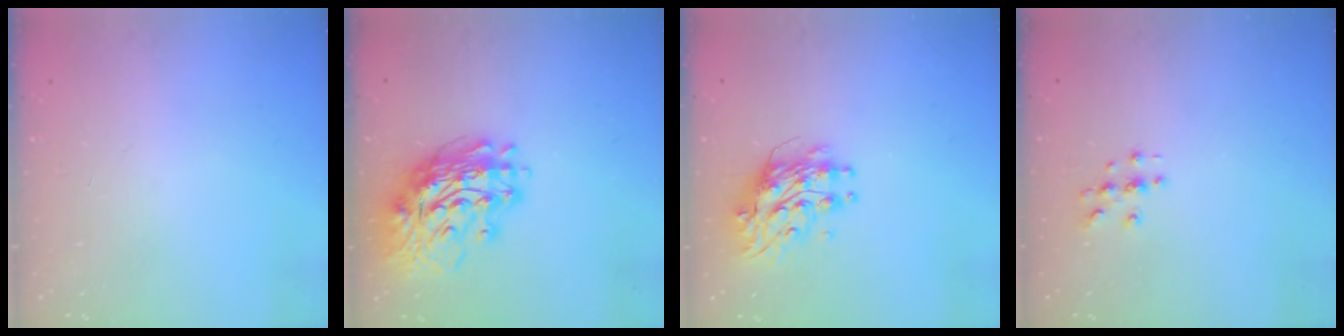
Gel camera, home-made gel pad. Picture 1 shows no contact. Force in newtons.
{"total": 17.0, "press": 16.8, "slide": 2.5}
{"total": 9.0, "press": 9.0, "slide": 0.9}
{"total": 2.7, "press": 2.7, "slide": 0.3}